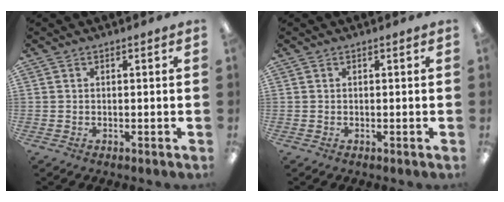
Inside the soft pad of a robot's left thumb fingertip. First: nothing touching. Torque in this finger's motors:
{"motor_torque": [0.00, 0.00, 0.10, 0.11, 0.00]}